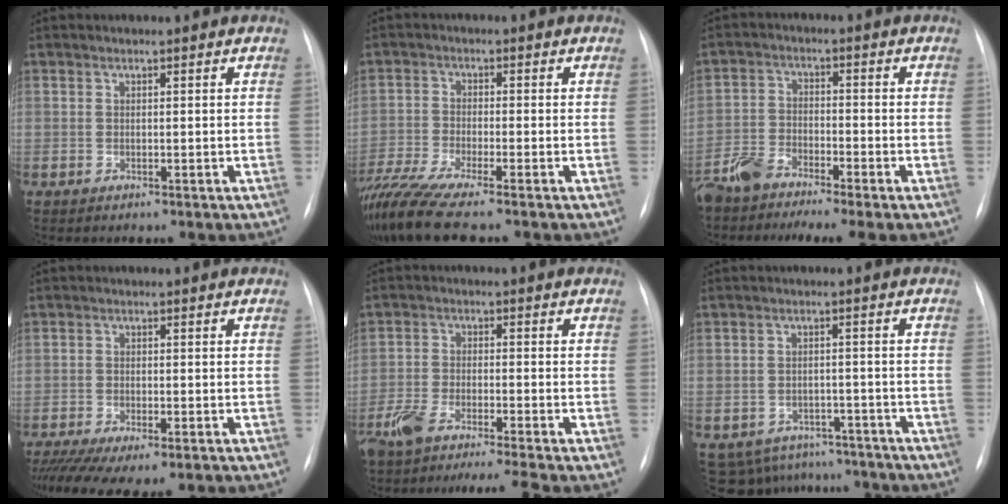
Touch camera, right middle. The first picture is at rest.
{"total": 10.1, "force": [-8.3, -0.1, 5.8], "torque": [-0.112, -0.026, -0.149]}
{"total": 6.8, "force": [-5.7, 0.9, 3.5], "torque": [-0.081, -0.015, -0.113]}
{"total": 9.7, "force": [-7.1, 2.5, 6.0], "torque": [-0.098, -0.015, -0.109]}
{"total": 9.7, "force": [-8.0, 0.1, 5.6], "torque": [-0.104, -0.018, -0.137]}
{"total": 10.7, "force": [-9.3, 5.3, 0.8], "torque": [-0.010, 0.024, -0.112]}